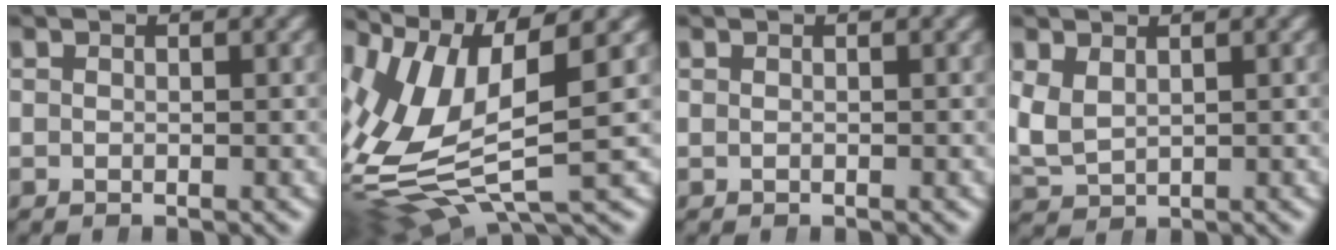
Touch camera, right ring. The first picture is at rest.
{"total": 9.4, "force": [0.0, 5.6, 7.6], "torque": [-0.168, -0.025, 0.011]}
{"total": 0.0}
{"total": 3.2, "force": [0.6, 2.8, 1.3], "torque": [-0.061, -0.020, 0.026]}